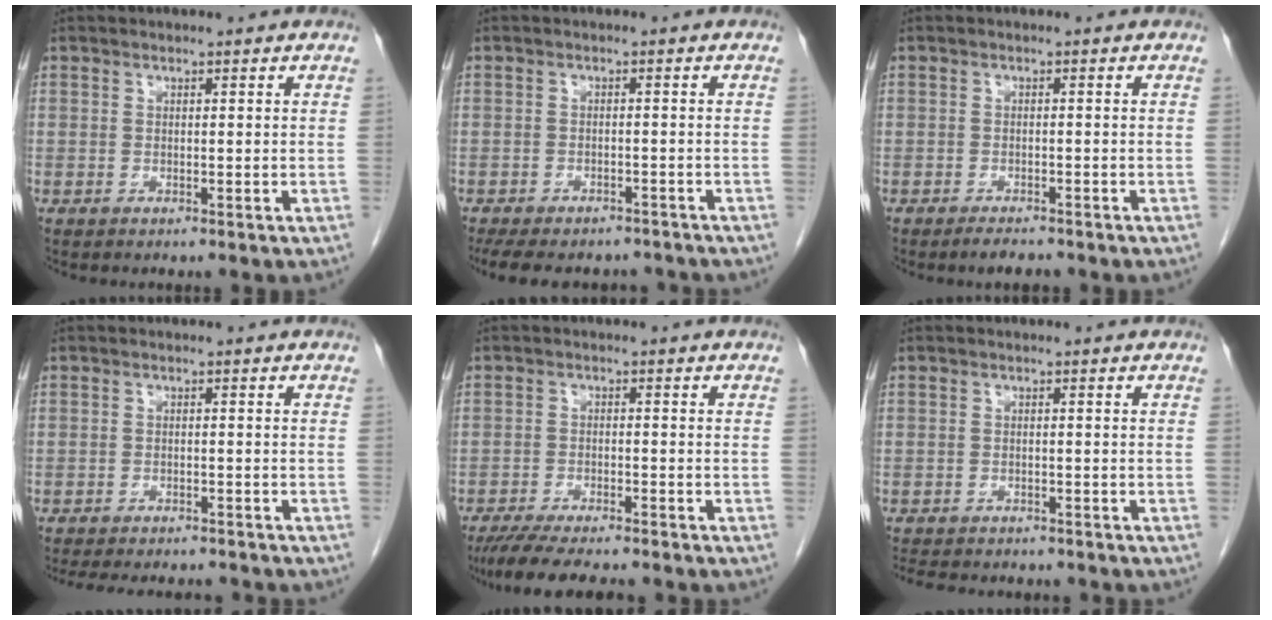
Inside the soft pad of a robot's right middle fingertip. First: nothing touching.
{"total": 12.6, "force": [-10.7, 4.9, 4.4], "torque": [-0.093, 0.001, -0.134]}
{"total": 2.3, "force": [-1.9, 0.6, 1.1], "torque": [-0.023, -0.004, -0.027]}
{"total": 11.8, "force": [-10.6, 2.9, 4.2], "torque": [-0.076, -0.002, -0.137]}
{"total": 10.5, "force": [-9.1, 1.3, 4.9], "torque": [-0.073, -0.018, -0.140]}
{"total": 10.1, "force": [-8.8, 3.2, 3.7], "torque": [-0.070, -0.004, -0.111]}